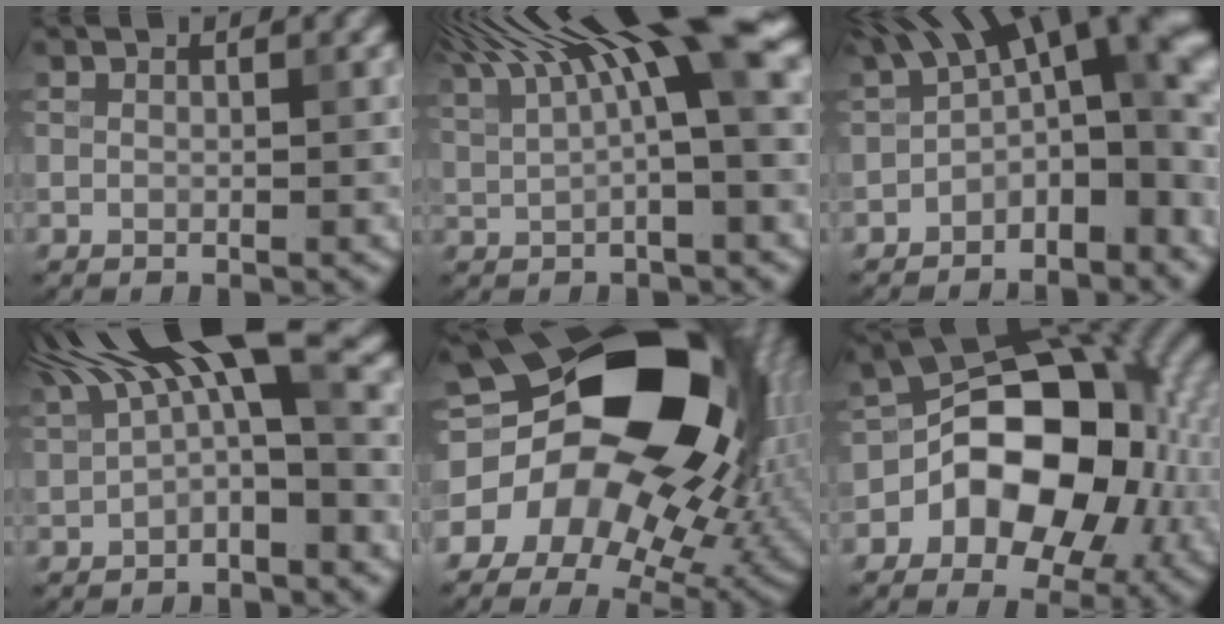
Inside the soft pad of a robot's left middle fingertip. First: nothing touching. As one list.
[{"total": 10.7, "force": [5.4, 2.2, 9.0], "torque": [-0.144, 0.014, 0.091]}, {"total": 11.0, "force": [-0.6, 5.9, 9.3], "torque": [-0.107, 0.016, -0.023]}, {"total": 9.2, "force": [3.3, 3.2, 8.0], "torque": [-0.135, 0.018, 0.042]}, {"total": 19.5, "force": [1.4, 13.6, 13.9], "torque": [-0.216, -0.014, 0.052]}, {"total": 11.9, "force": [-1.9, 8.1, 8.4], "torque": [-0.104, 0.010, -0.040]}]